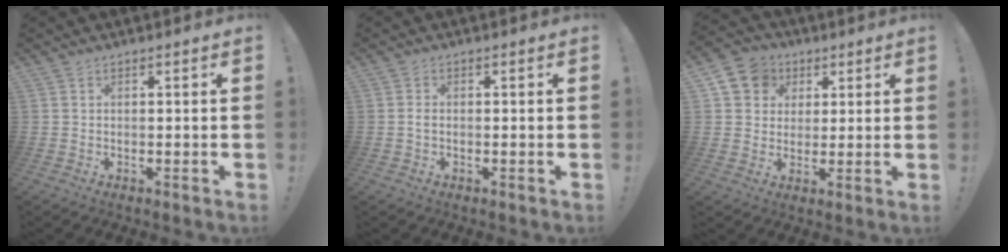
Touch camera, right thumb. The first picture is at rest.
{"total": 1.1, "force": [-0.3, 0.6, 0.9], "torque": [-0.017, 0.005, -0.005]}
{"total": 9.6, "force": [3.4, 8.5, 2.9], "torque": [-0.037, -0.009, 0.069]}